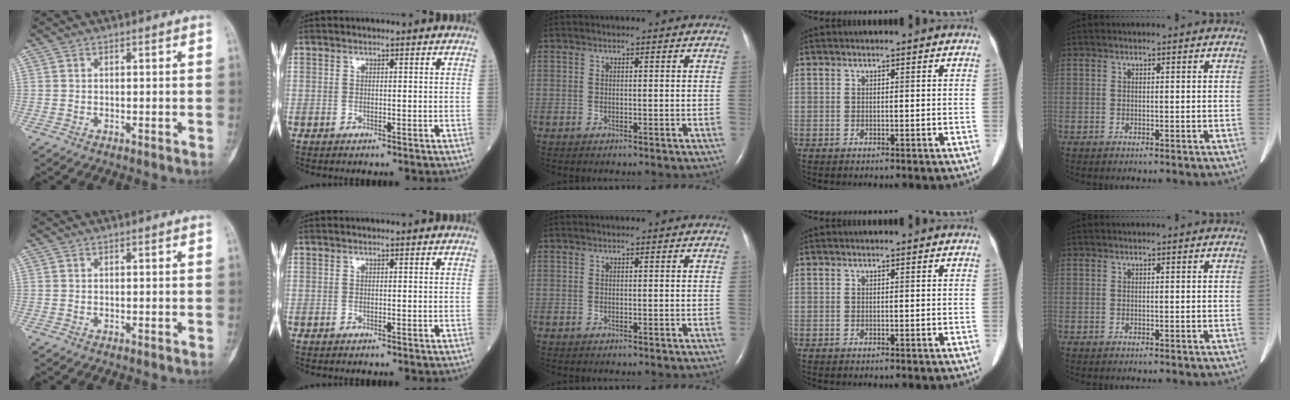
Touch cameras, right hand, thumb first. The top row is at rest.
{}